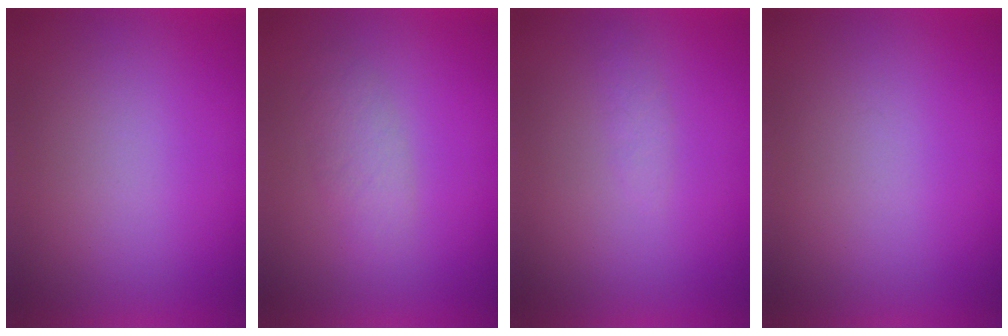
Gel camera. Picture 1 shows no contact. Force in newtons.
{"total": 2.7}
{"total": 1.3}
{"total": 0.0}